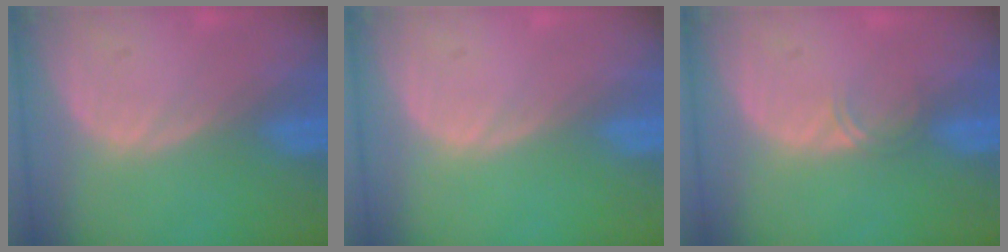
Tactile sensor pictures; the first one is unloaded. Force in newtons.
{"total": 0.0}
{"total": 1.4, "press": 1.1, "slide": 0.9}